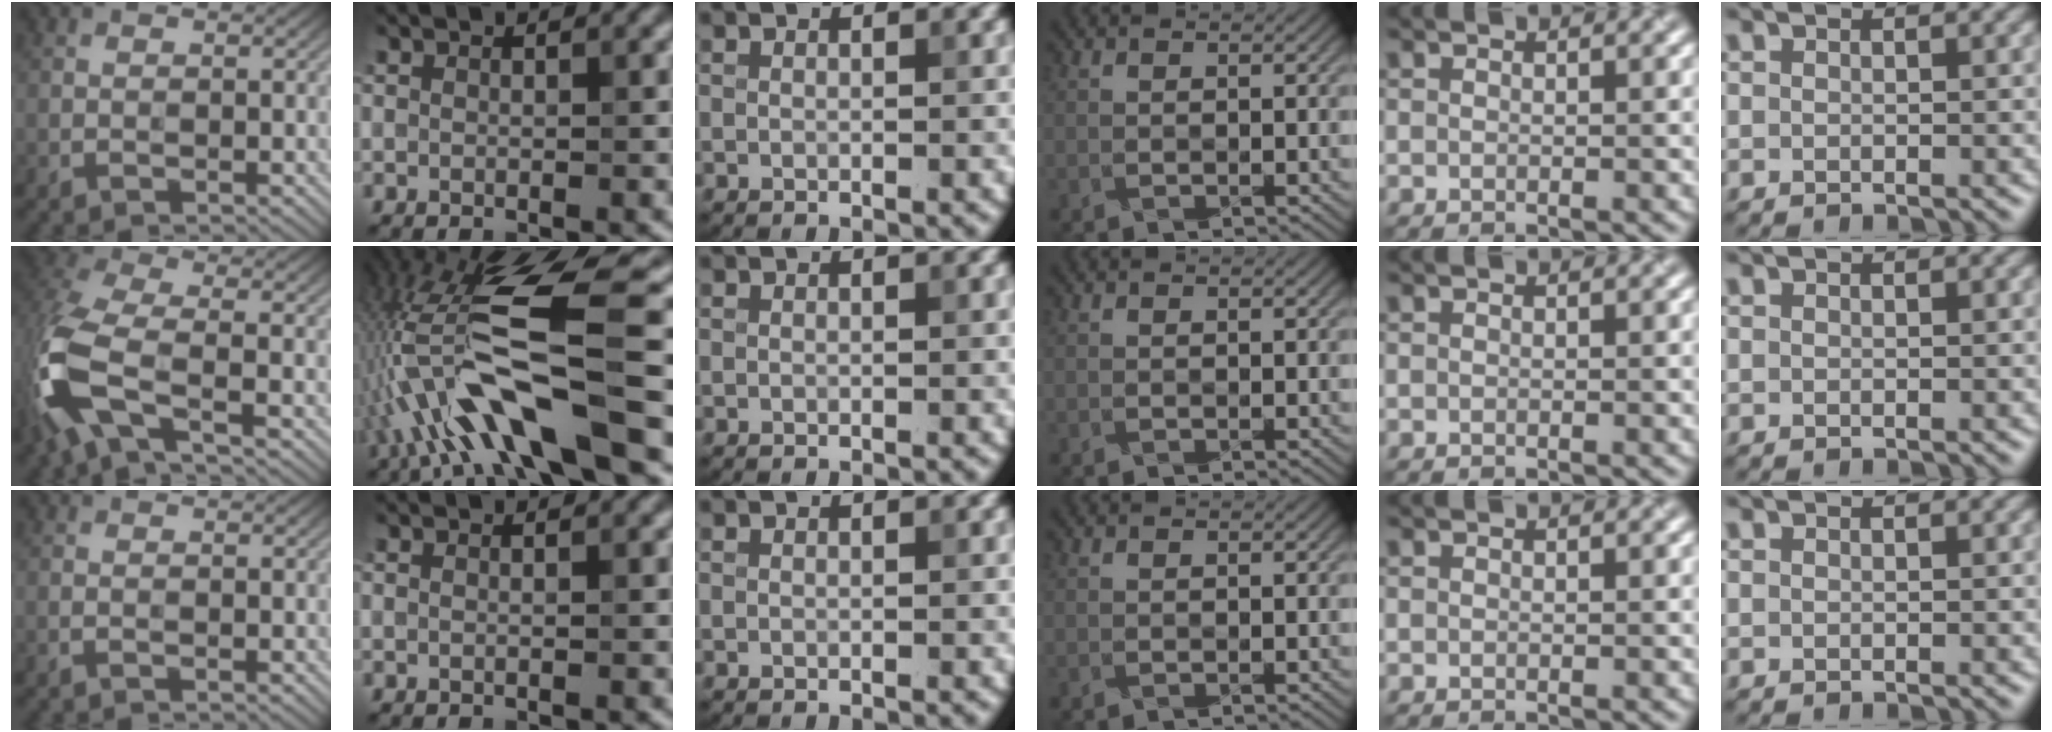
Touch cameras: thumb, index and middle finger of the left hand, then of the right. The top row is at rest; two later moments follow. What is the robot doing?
{"motion": "wrap", "object": "paper"}